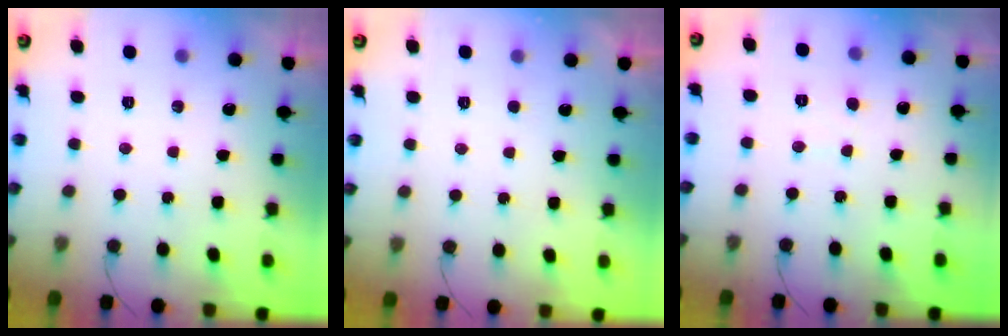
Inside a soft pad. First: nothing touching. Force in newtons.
{"total": 1.4, "press": 1.4, "slide": 0.3}
{"total": 2.6, "press": 2.6, "slide": 0.2}